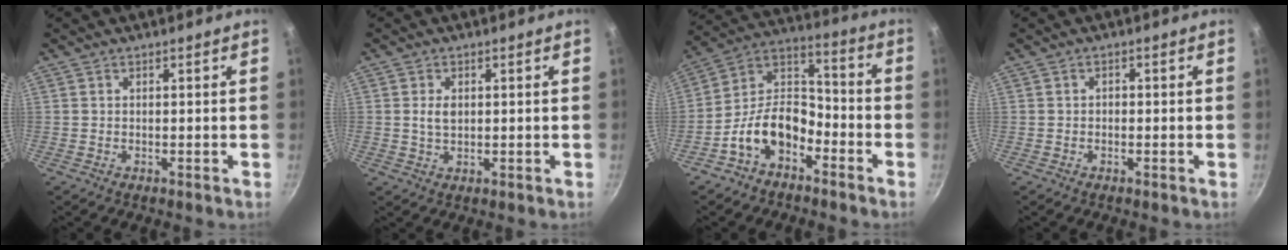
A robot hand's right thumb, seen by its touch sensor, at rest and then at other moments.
{"total": 3.0, "force": [0.5, 2.0, 2.2], "torque": [-0.030, 0.000, 0.010]}
{"total": 13.0, "force": [-6.6, 8.1, 7.8], "torque": [-0.107, 0.076, -0.141]}
{"total": 0.9, "force": [-0.3, 0.7, 0.5], "torque": [-0.009, 0.005, -0.005]}